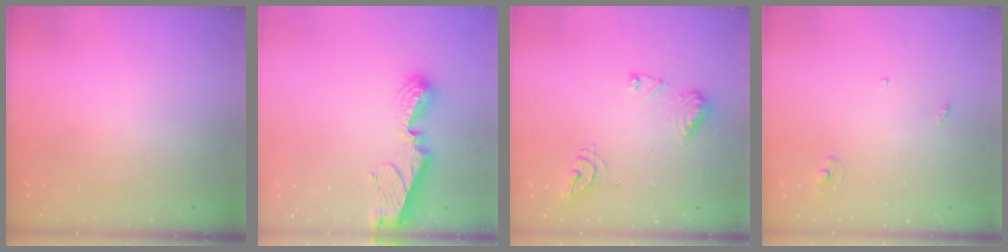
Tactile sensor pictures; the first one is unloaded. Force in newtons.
{"total": 10.2, "press": 10.1, "slide": 1.1}
{"total": 10.8, "press": 10.8, "slide": 0.5}
{"total": 2.4, "press": 2.4, "slide": 0.1}